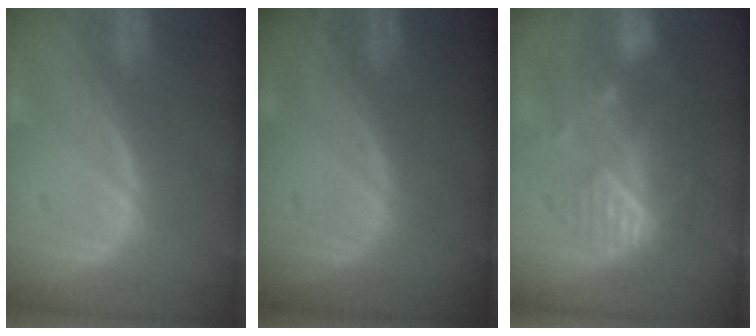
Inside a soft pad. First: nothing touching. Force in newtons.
{"total": 0.0}
{"total": 9.0, "press": 7.8, "slide": 4.4}